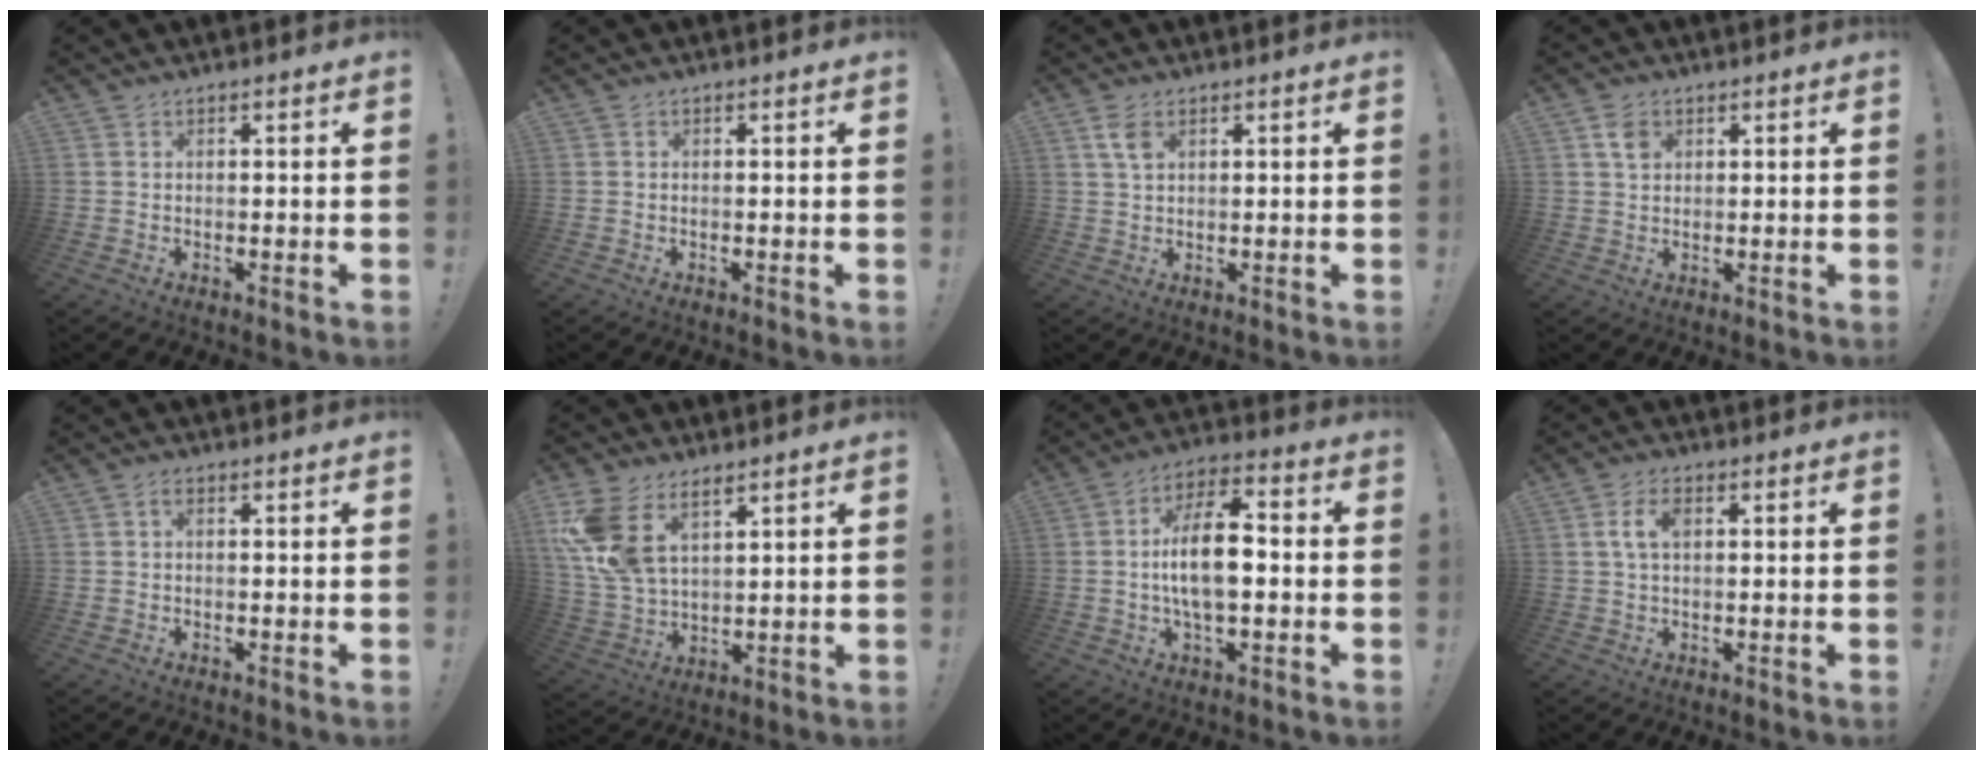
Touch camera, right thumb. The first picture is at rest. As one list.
[{"total": 0.0}, {"total": 4.2, "force": [1.9, 2.2, 3.0], "torque": [-0.050, -0.003, 0.034]}, {"total": 3.8, "force": [1.7, 2.9, 1.9], "torque": [-0.021, -0.003, 0.029]}, {"total": 1.0, "force": [-0.1, 0.6, 0.8], "torque": [-0.019, 0.005, -0.003]}, {"total": 11.8, "force": [6.6, 6.8, 7.0], "torque": [-0.152, -0.025, 0.132]}, {"total": 13.3, "force": [-1.1, 6.2, 11.8], "torque": [-0.203, 0.006, -0.025]}, {"total": 5.3, "force": [1.2, 2.9, 4.3], "torque": [-0.079, 0.008, 0.021]}]